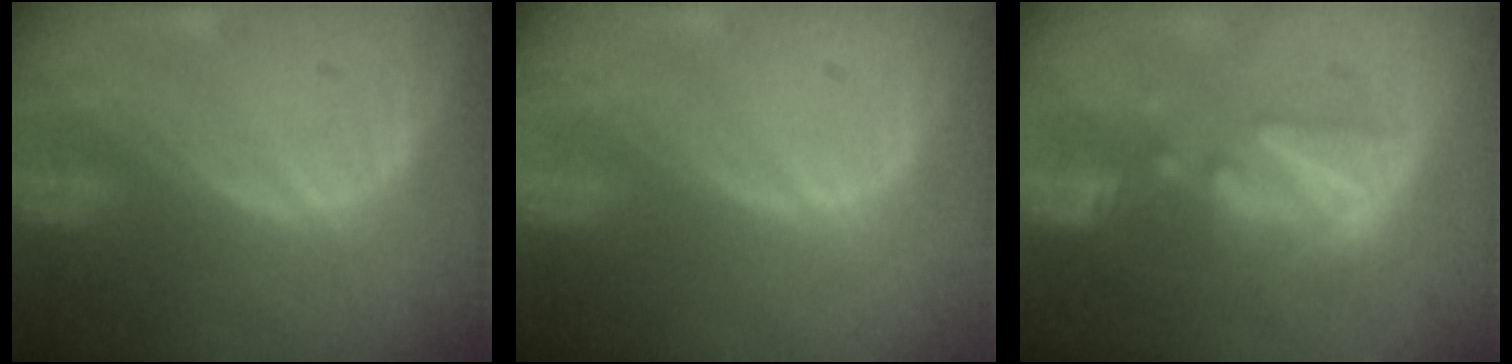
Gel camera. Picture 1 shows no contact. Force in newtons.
{"total": 0.0}
{"total": 8.2, "press": 7.4, "slide": 3.6}